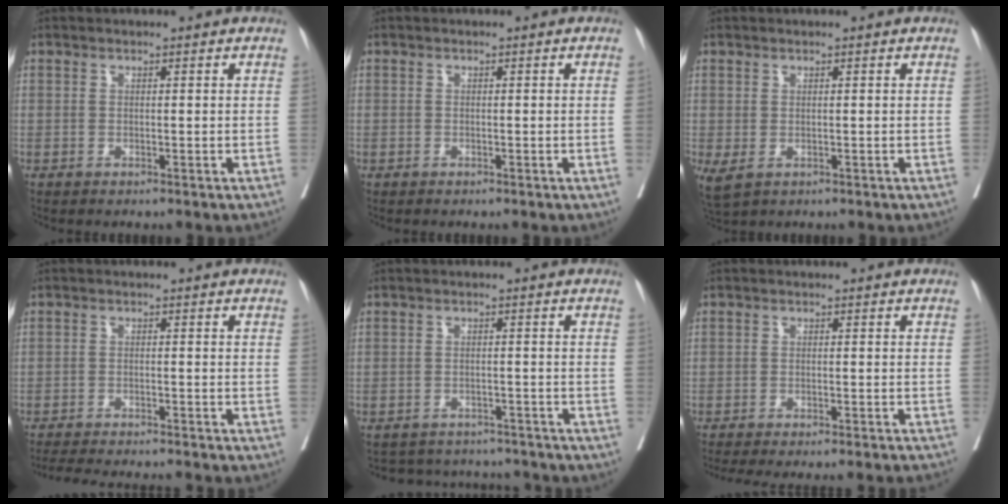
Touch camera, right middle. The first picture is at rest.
{"total": 0.0}
{"total": 2.8, "force": [-0.7, 1.7, 2.1], "torque": [-0.047, -0.011, 0.000]}
{"total": 11.6, "force": [-10.9, 0.4, 4.0], "torque": [-0.053, -0.013, -0.150]}
{"total": 9.0, "force": [-8.6, 2.6, 0.5], "torque": [-0.007, 0.021, -0.104]}
{"total": 15.3, "force": [-14.2, 0.4, 5.6], "torque": [-0.081, -0.029, -0.180]}